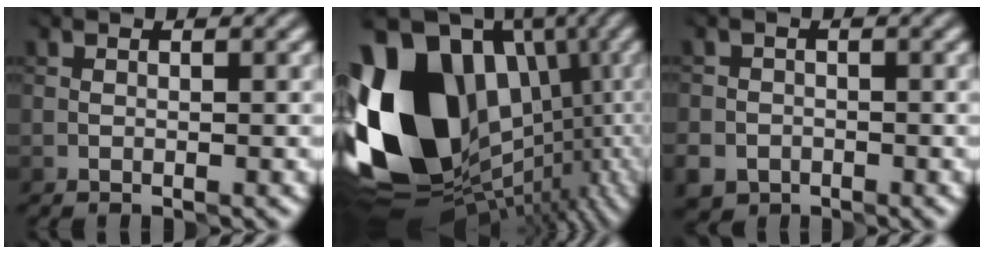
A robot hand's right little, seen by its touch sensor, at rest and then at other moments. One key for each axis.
{"total": 21.6, "fx": 1.1, "fy": 17.1, "fz": 13.2, "tx": -0.251, "ty": -0.039, "tz": 0.041}
{"total": 3.2, "fx": -2.1, "fy": 2.3, "fz": 0.7, "tx": -0.013, "ty": -0.011, "tz": -0.037}